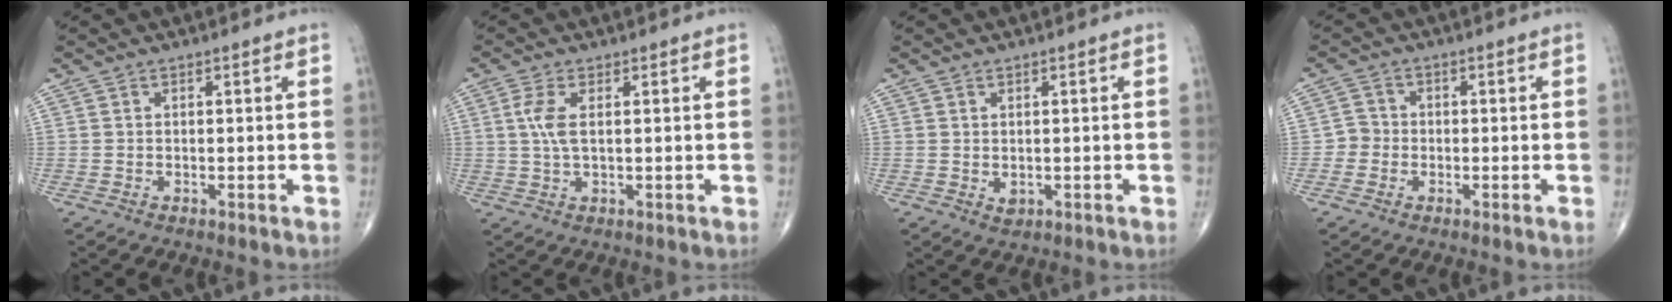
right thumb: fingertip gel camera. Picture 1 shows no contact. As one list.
[{"total": 4.3, "force": [0.9, 1.6, 3.9], "torque": [-0.100, 0.002, 0.019]}, {"total": 1.4, "force": [0.0, 1.0, 0.9], "torque": [-0.012, -0.003, 0.005]}, {"total": 1.6, "force": [-0.7, 1.3, 0.5], "torque": [-0.004, 0.005, -0.019]}]